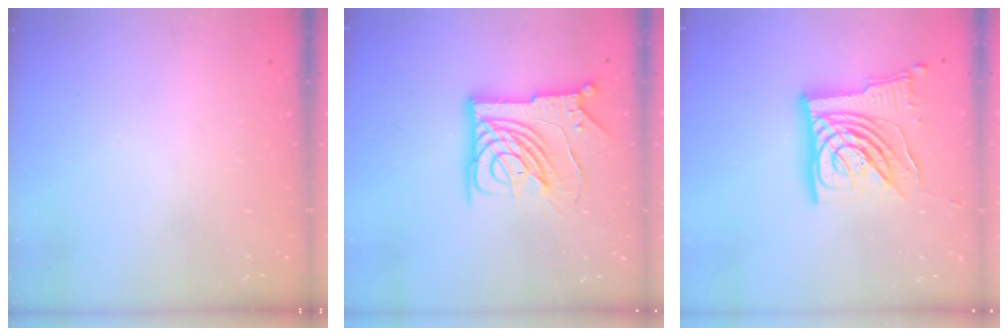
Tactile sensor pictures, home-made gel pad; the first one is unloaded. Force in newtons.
{"total": 14.0, "press": 13.9, "slide": 1.7}
{"total": 16.6, "press": 16.4, "slide": 2.1}